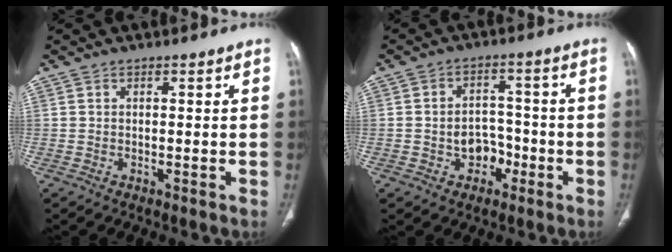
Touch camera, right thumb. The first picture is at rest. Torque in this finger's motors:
{"motor_torque": [-0.16, 0.15, 0.39, 0.20, -0.04]}